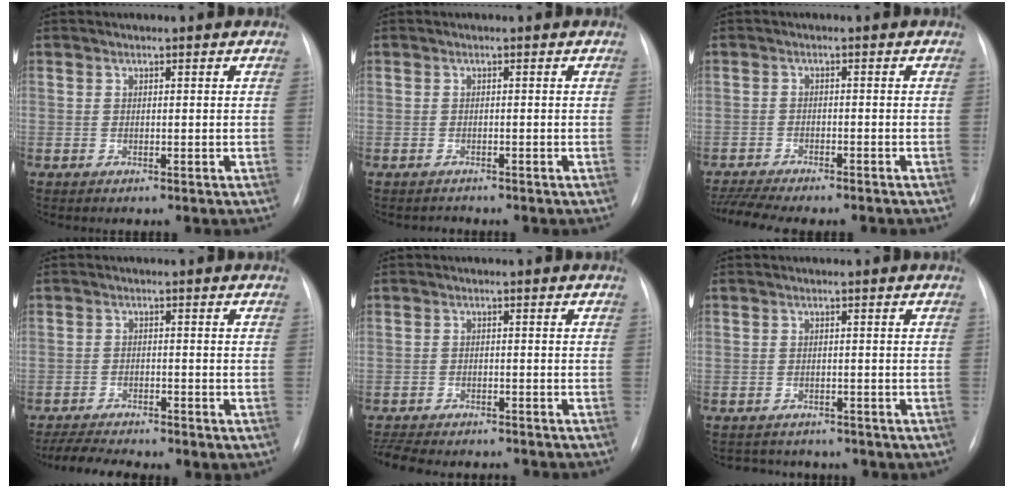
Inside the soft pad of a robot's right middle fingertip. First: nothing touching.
{"total": 0.8, "force": [-0.7, 0.1, -0.3], "torque": [0.001, -0.006, -0.011]}
{"total": 10.3, "force": [-9.2, 1.4, 4.4], "torque": [-0.069, -0.003, -0.134]}
{"total": 6.1, "force": [-5.2, 1.3, 3.0], "torque": [-0.058, -0.008, -0.081]}
{"total": 10.7, "force": [-9.6, 2.7, 4.0], "torque": [-0.079, -0.008, -0.132]}
{"total": 5.7, "force": [-4.6, 3.2, 1.0], "torque": [-0.019, 0.007, -0.050]}